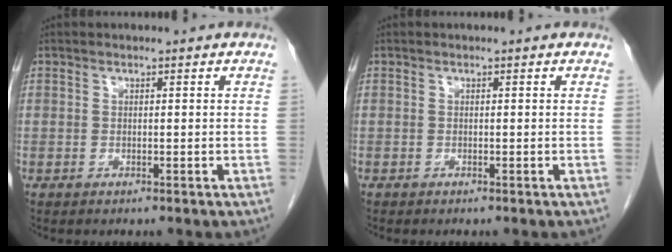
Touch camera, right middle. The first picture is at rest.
{"total": 0.0}